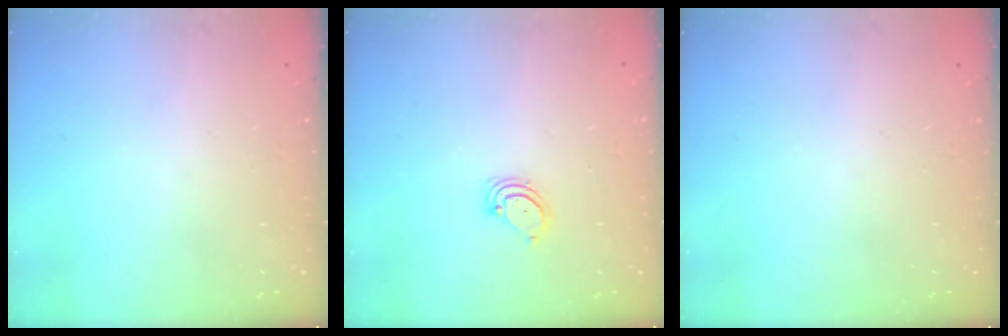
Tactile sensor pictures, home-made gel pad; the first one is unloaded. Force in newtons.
{"total": 3.2, "press": 3.2, "slide": 0.2}
{"total": 0.0}